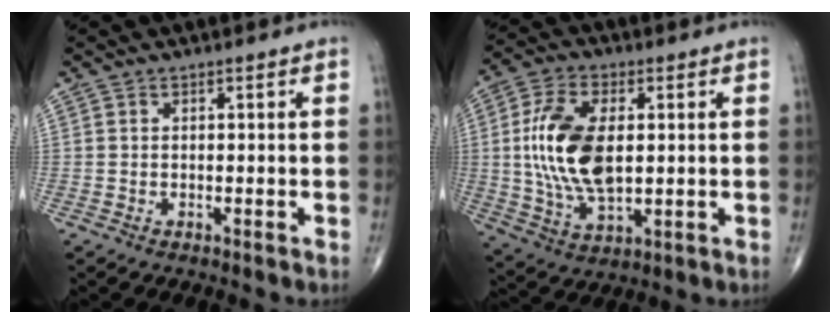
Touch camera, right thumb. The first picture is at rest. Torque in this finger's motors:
{"motor_torque": [0.83, 2.69, 1.90, 0.62, 0.18]}